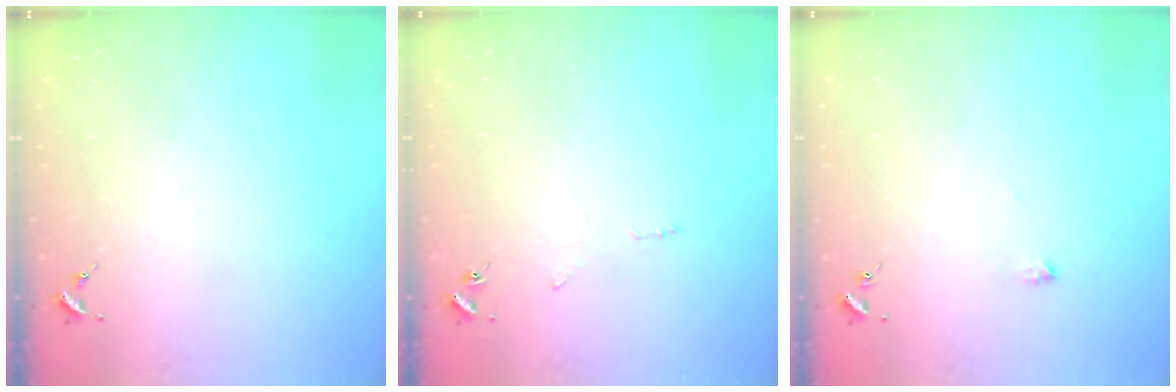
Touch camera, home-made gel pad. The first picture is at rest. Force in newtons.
{"total": 2.9, "press": 2.9, "slide": 0.5}
{"total": 3.9, "press": 3.9, "slide": 0.6}